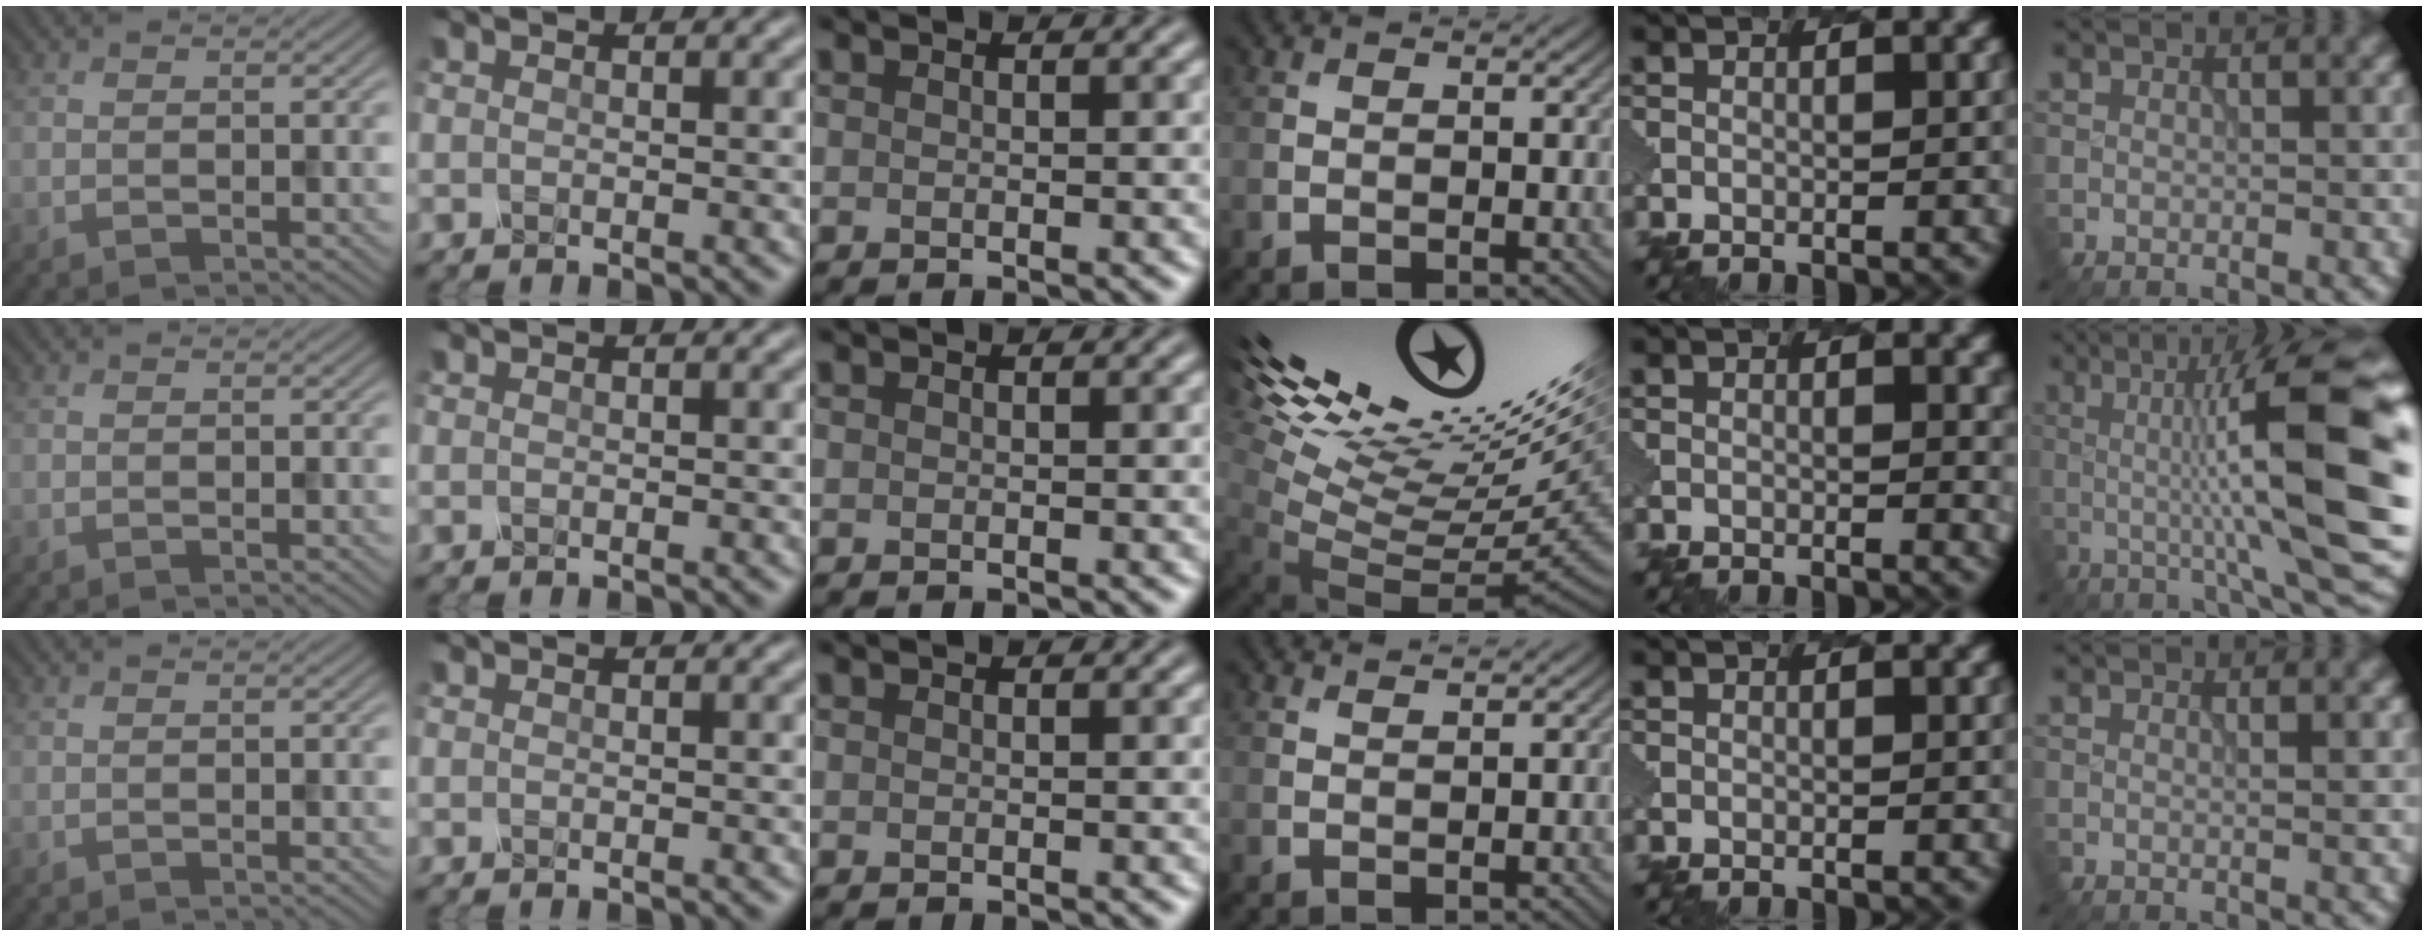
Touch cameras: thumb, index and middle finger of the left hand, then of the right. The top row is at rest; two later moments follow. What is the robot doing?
{"motion": "dispense", "object": "syringe"}